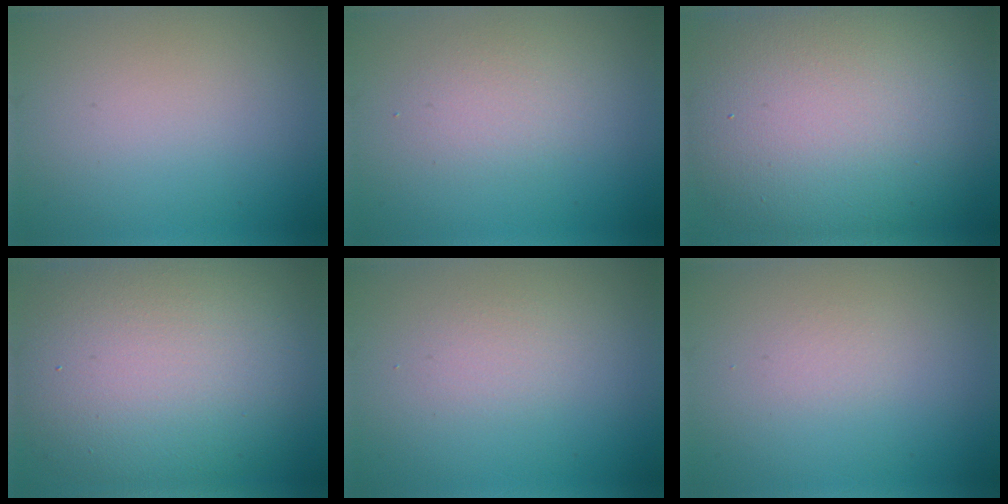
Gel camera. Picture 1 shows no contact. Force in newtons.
{"total": 1.9, "press": 1.9, "slide": 0.0}
{"total": 15.6, "press": 15.6, "slide": 1.0}
{"total": 12.9, "press": 12.9, "slide": 0.8}
{"total": 1.2, "press": 1.2, "slide": 0.0}
{"total": 0.6, "press": 0.6, "slide": 0.1}